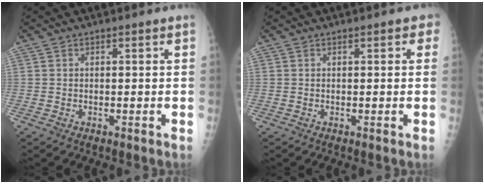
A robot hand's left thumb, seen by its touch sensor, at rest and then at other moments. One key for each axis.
{"total": 1.8, "fx": 0.7, "fy": 1.0, "fz": 1.3, "tx": -0.002, "ty": 0.002, "tz": 0.005}